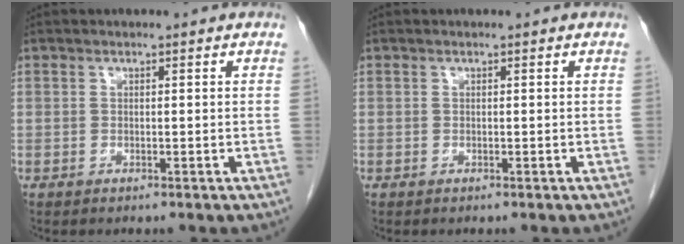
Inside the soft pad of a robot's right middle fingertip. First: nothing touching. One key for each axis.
{"total": 0.0}